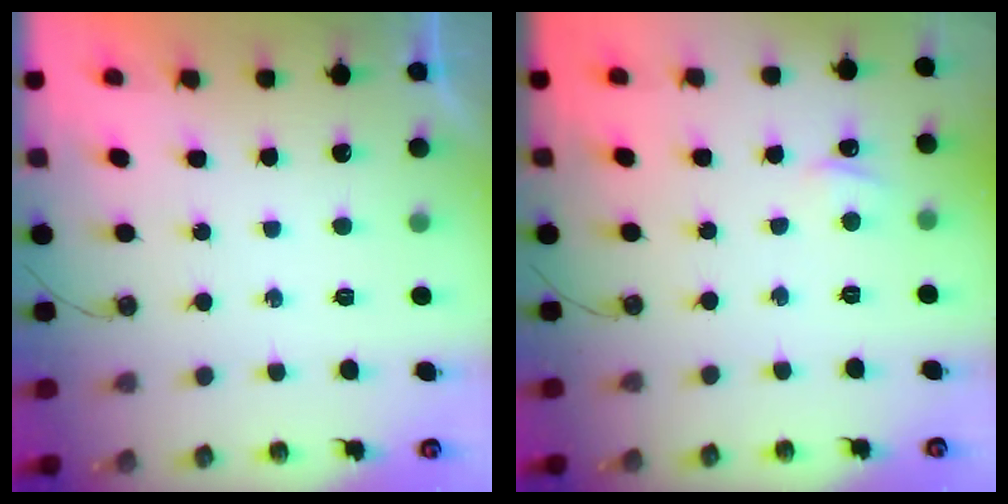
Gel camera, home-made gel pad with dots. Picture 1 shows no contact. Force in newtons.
{"total": 1.6, "press": 1.5, "slide": 0.2}